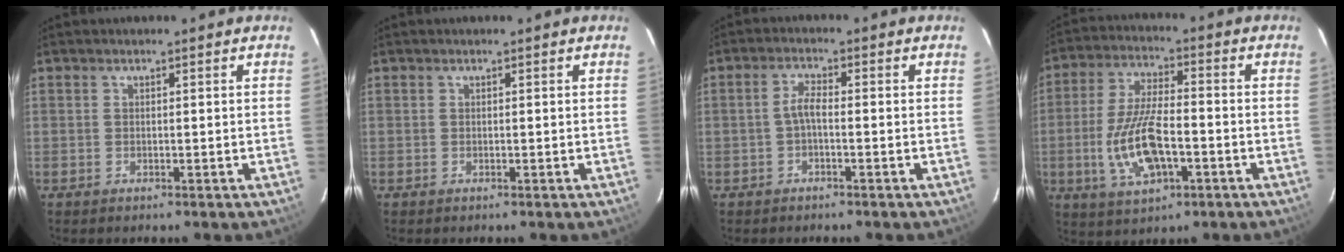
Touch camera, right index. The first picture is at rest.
{"total": 0.0}
{"total": 2.3, "force": [-0.9, 0.6, 2.1], "torque": [-0.048, 0.008, -0.019]}
{"total": 12.7, "force": [-3.6, 5.0, 11.1], "torque": [-0.233, -0.004, -0.061]}